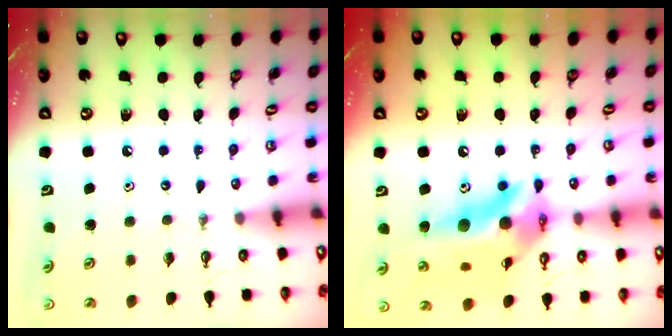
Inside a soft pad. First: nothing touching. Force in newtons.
{"total": 18.3, "press": 18.0, "slide": 3.5}